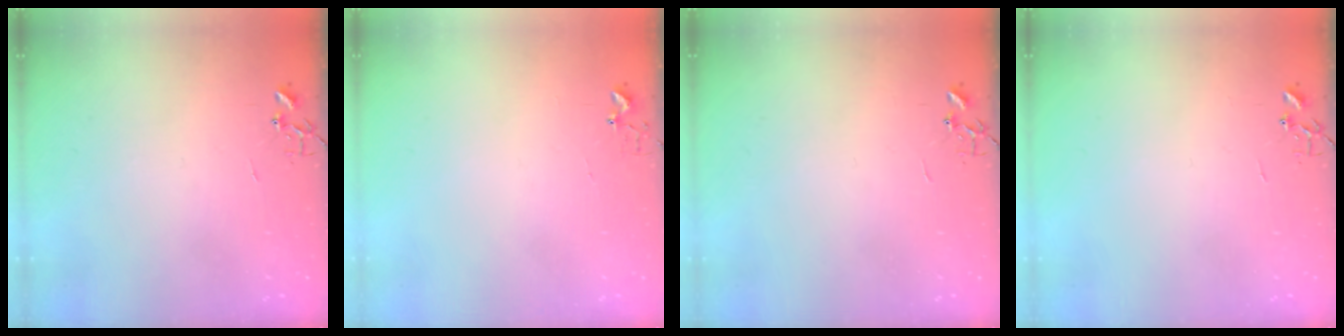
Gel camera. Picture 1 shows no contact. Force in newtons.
{"total": 3.7, "press": 3.7, "slide": 0.2}
{"total": 0.0}
{"total": 0.0}